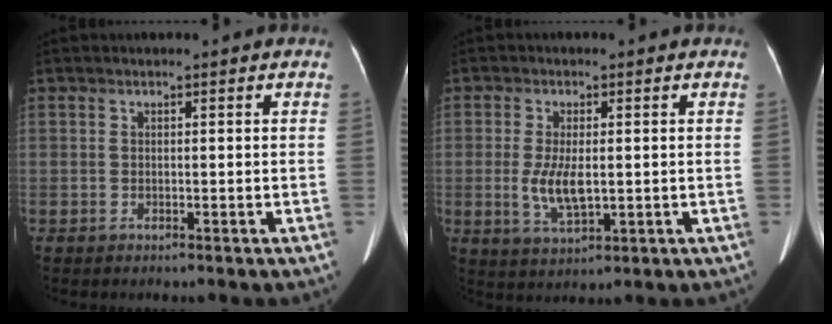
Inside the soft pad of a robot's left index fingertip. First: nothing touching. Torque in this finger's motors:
{"motor_torque": [0.92, 0.09, 0.40, 0.17]}